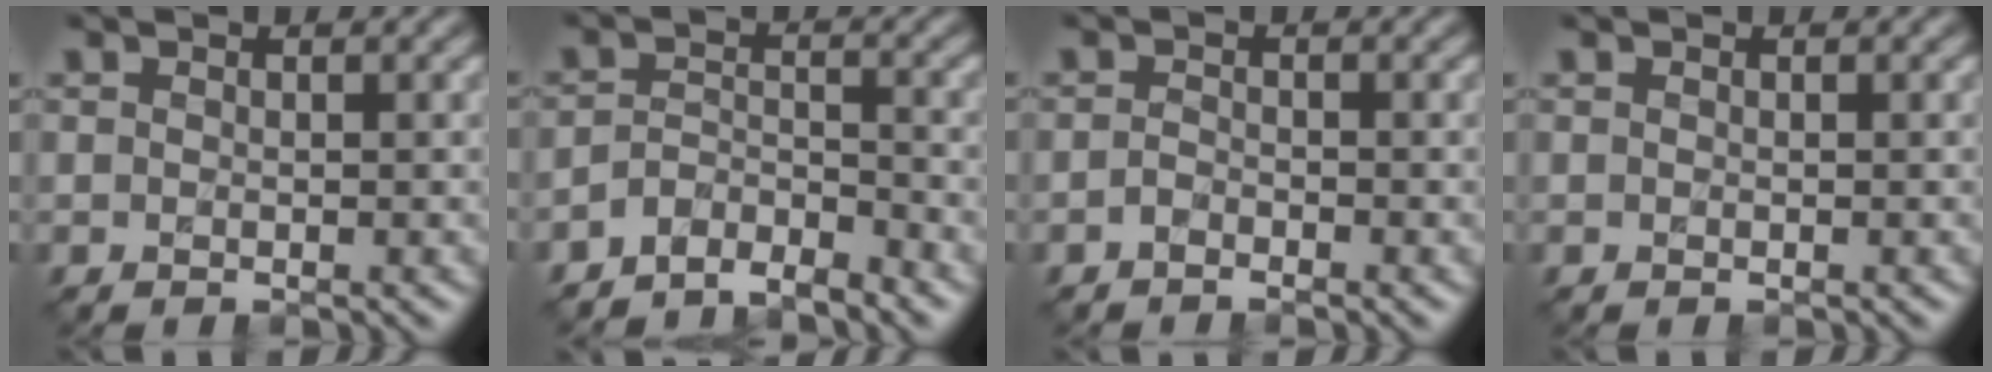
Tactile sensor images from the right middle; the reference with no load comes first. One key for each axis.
{"total": 3.5, "fx": -3.3, "fy": 0.8, "fz": 0.8, "tx": -0.018, "ty": 0.001, "tz": -0.068}
{"total": 1.0, "fx": -0.8, "fy": 0.4, "fz": 0.3, "tx": -0.007, "ty": 0.001, "tz": -0.019}
{"total": 0.0}